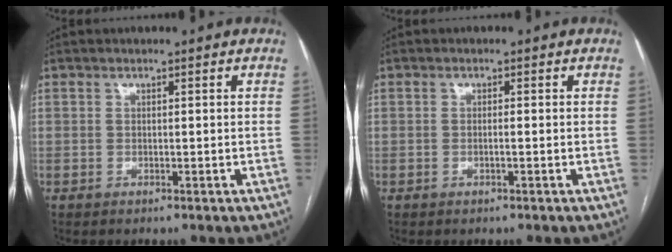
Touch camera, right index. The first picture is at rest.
{"total": 0.8, "force": [-0.2, -0.1, 0.8], "torque": [-0.014, 0.001, -0.003]}